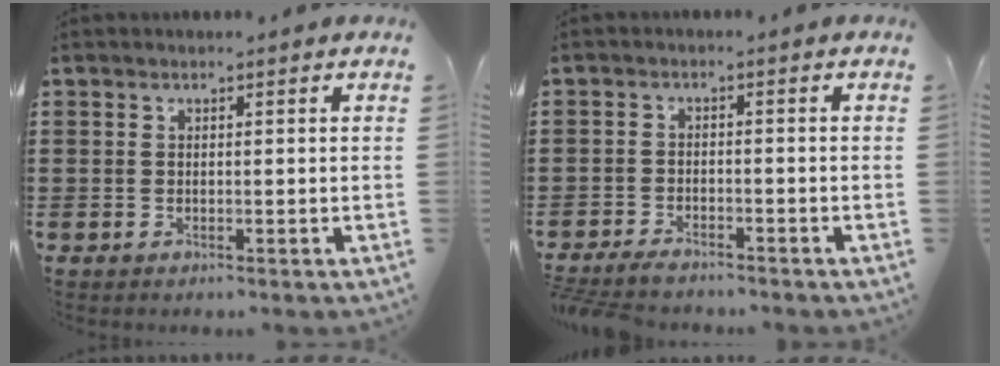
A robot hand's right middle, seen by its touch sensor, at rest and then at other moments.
{"total": 2.5, "force": [-2.4, 0.3, 0.5], "torque": [-0.020, 0.000, -0.054]}